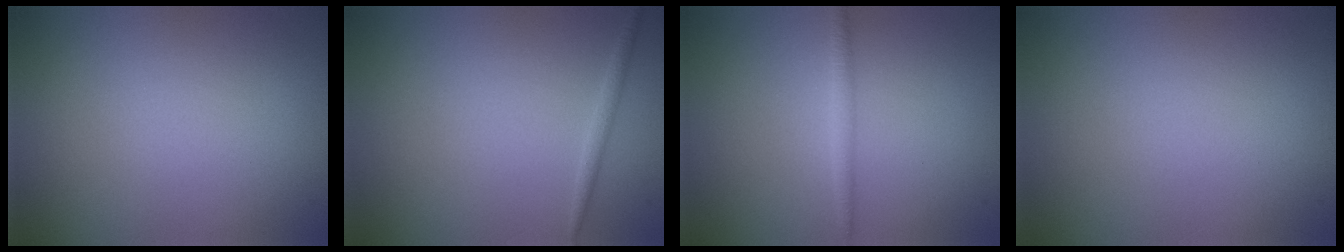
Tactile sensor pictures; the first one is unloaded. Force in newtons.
{"total": 0.9, "press": 0.9, "slide": 0.1}
{"total": 1.3, "press": 1.3, "slide": 0.1}
{"total": 0.0}